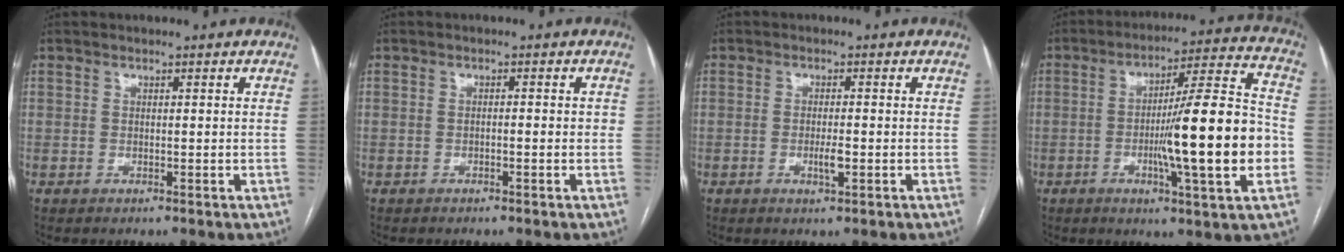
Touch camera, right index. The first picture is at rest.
{"total": 1.3, "force": [-0.4, 0.4, 1.2], "torque": [-0.020, 0.006, -0.005]}
{"total": 3.5, "force": [-1.2, 0.0, 3.2], "torque": [-0.063, -0.006, -0.023]}
{"total": 17.6, "force": [-3.5, 0.4, 17.3], "torque": [-0.269, 0.001, -0.056]}